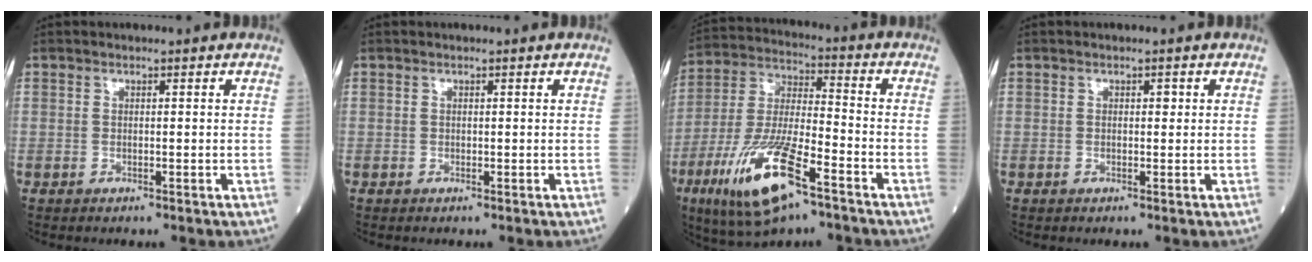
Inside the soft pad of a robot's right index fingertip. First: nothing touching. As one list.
[{"total": 0.0}, {"total": 16.4, "force": [-8.7, 3.5, 13.5], "torque": [-0.285, -0.023, -0.155]}, {"total": 0.9, "force": [0.1, 0.4, 0.8], "torque": [-0.016, 0.005, 0.004]}]